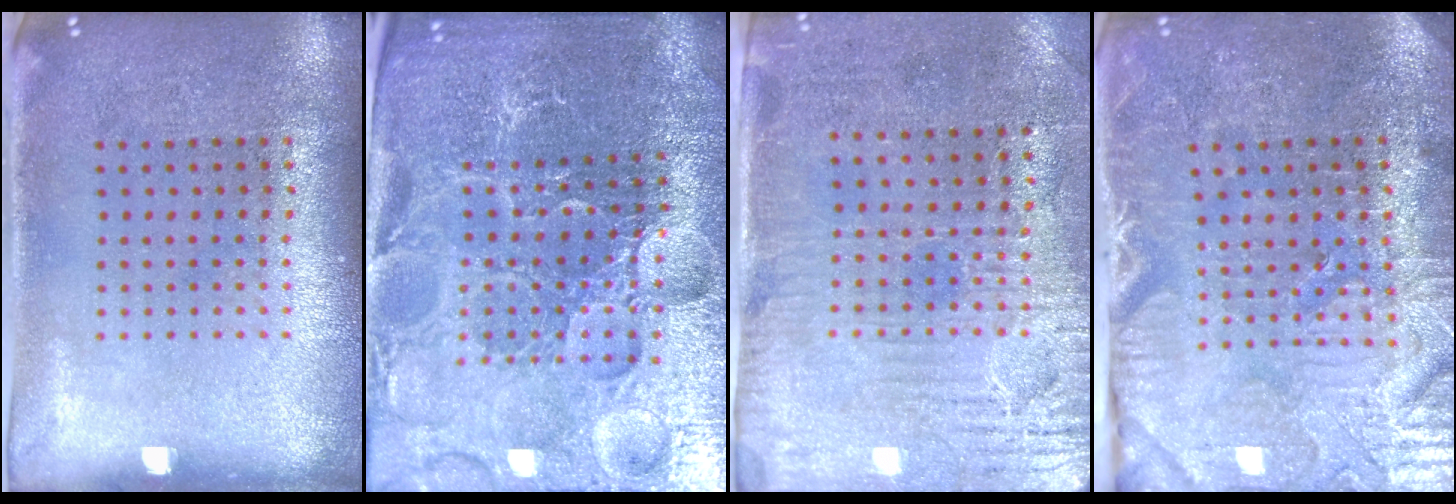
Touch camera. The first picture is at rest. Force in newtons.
{"total": 5.0, "press": 4.8, "slide": 1.4}
{"total": 3.3, "press": 2.8, "slide": 1.7}
{"total": 4.0, "press": 3.9, "slide": 0.6}